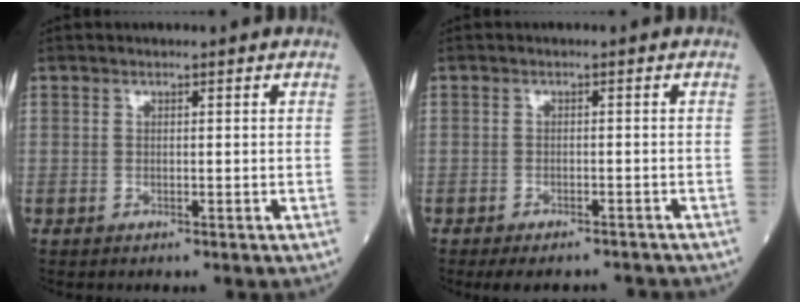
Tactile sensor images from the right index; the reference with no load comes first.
{"total": 6.2, "force": [-5.6, 1.8, 1.8], "torque": [-0.019, -0.007, -0.070]}